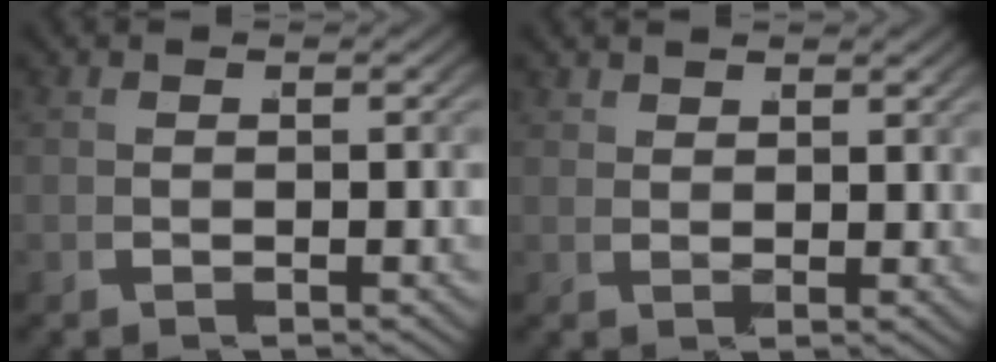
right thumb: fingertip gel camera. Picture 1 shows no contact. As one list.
[{"total": 1.9, "force": [1.8, 0.2, 0.0], "torque": [0.005, -0.001, 0.036]}]